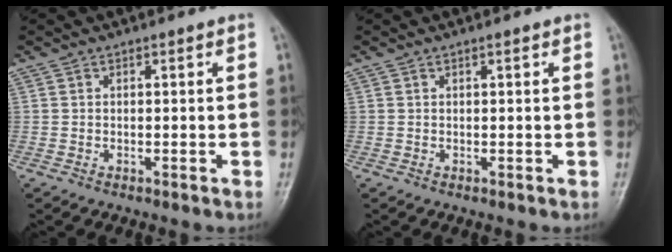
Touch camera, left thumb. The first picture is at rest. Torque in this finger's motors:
{"motor_torque": [-0.22, -0.06, 0.02, 0.05, -0.02]}